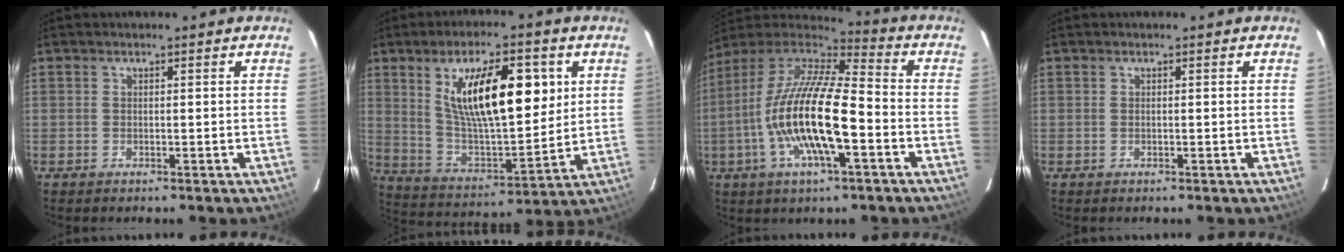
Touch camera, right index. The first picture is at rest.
{"total": 19.4, "force": [6.7, 7.1, 16.8], "torque": [-0.280, 0.000, 0.125]}
{"total": 19.4, "force": [-5.3, 5.1, 18.0], "torque": [-0.336, -0.016, -0.106]}
{"total": 0.0}